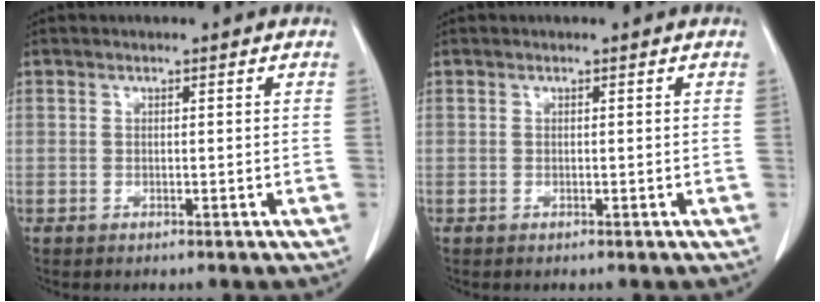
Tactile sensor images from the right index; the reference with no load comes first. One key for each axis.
{"total": 0.0}